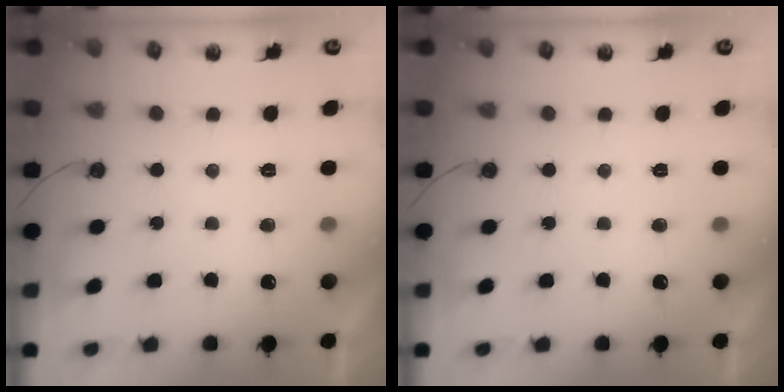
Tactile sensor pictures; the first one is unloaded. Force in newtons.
{"total": 0.0}